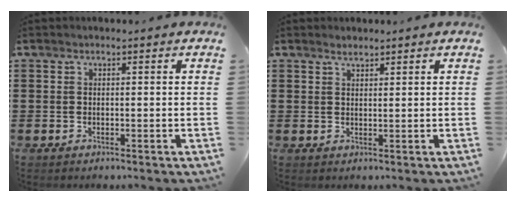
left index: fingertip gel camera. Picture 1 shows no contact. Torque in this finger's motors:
{"motor_torque": [0.34, -0.34, 0.09, 0.02]}